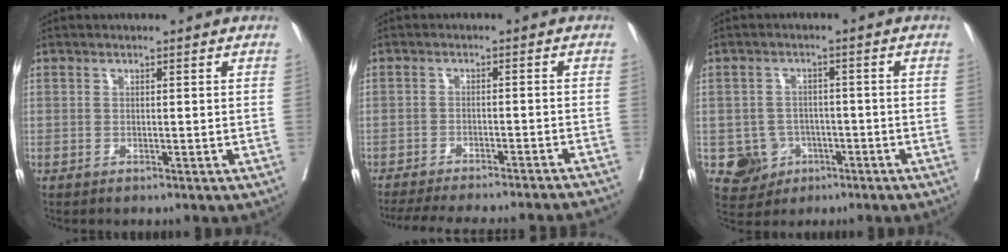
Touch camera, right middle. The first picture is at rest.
{"total": 20.3, "force": [-18.8, 1.2, 7.5], "torque": [-0.117, -0.033, -0.240]}
{"total": 5.3, "force": [-1.9, 4.9, 0.6], "torque": [-0.004, 0.010, -0.024]}